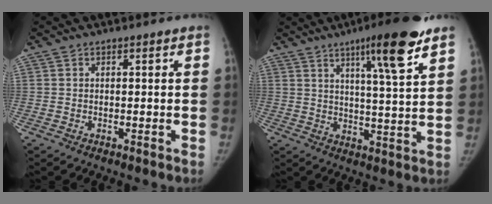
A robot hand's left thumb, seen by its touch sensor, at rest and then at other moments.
{"total": 13.5, "force": [7.9, 1.4, 10.8], "torque": [-0.157, -0.039, 0.118]}